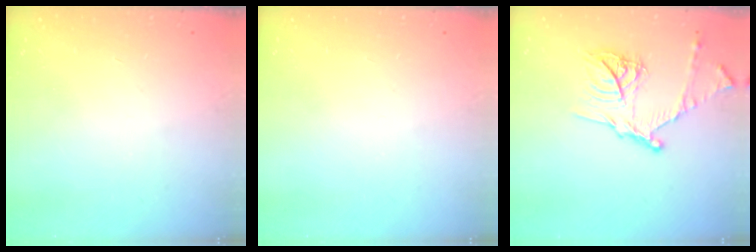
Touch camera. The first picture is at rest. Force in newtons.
{"total": 0.0}
{"total": 15.4, "press": 15.4, "slide": 1.1}